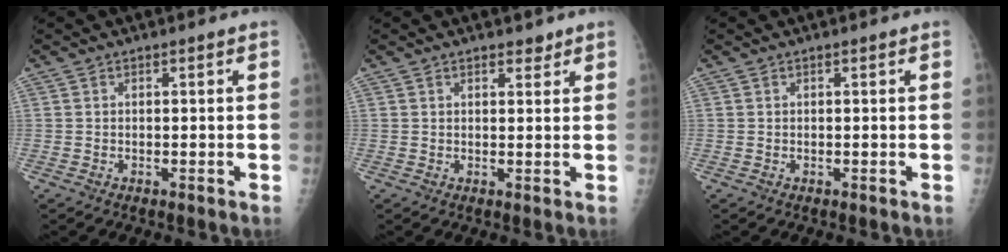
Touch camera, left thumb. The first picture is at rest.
{"total": 2.0, "force": [1.6, 0.9, 0.8], "torque": [0.000, -0.009, 0.019]}
{"total": 0.0}